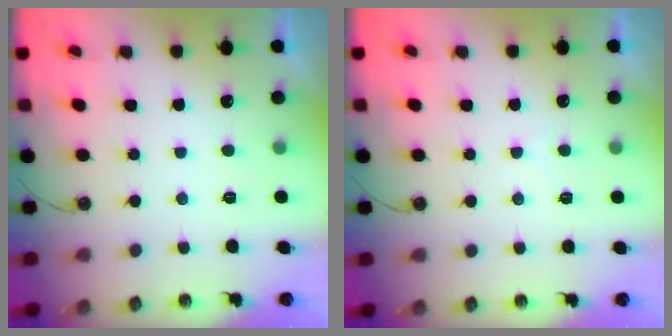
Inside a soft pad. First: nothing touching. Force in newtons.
{"total": 3.9, "press": 3.9, "slide": 0.5}